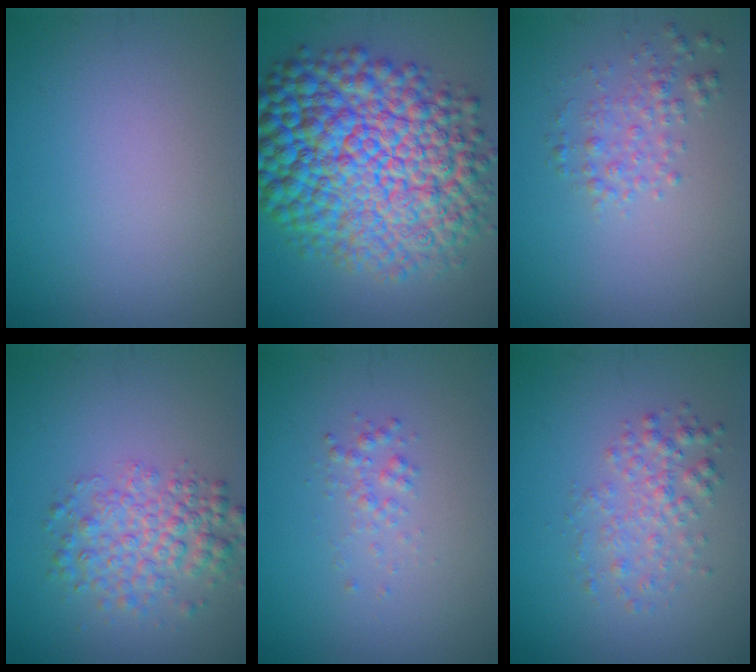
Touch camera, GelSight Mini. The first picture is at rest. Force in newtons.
{"total": 15.9, "press": 15.9, "slide": 0.1}
{"total": 2.0, "press": 2.0, "slide": 0.1}
{"total": 4.3, "press": 4.3, "slide": 0.1}
{"total": 1.1, "press": 1.1, "slide": 0.1}
{"total": 2.5, "press": 2.5, "slide": 0.0}